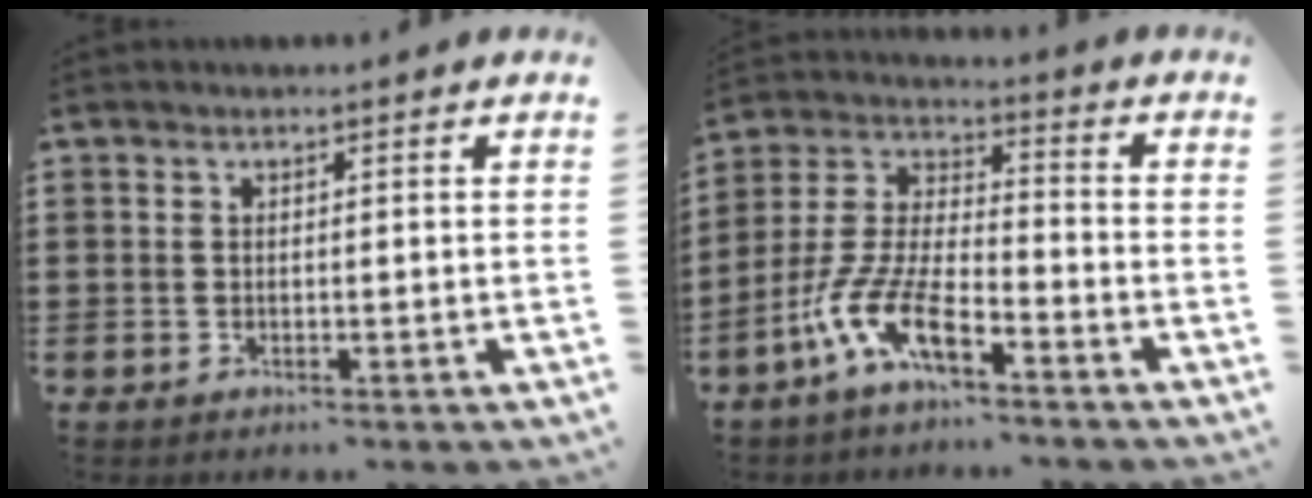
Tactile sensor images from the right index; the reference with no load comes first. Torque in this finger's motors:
{"motor_torque": [1.54, 0.60, 0.83, 0.21]}